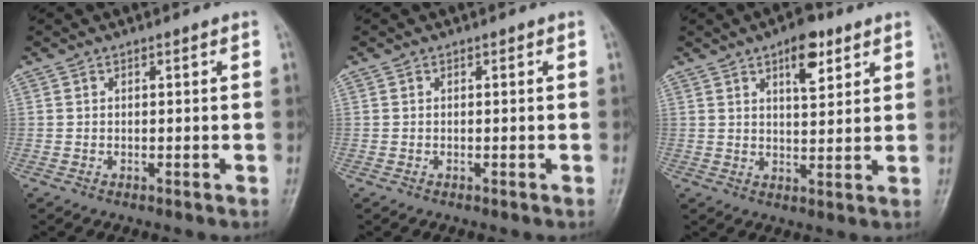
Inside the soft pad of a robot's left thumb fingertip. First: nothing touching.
{"total": 0.0}
{"total": 7.3, "force": [4.0, 3.1, 5.2], "torque": [-0.059, -0.020, 0.057]}